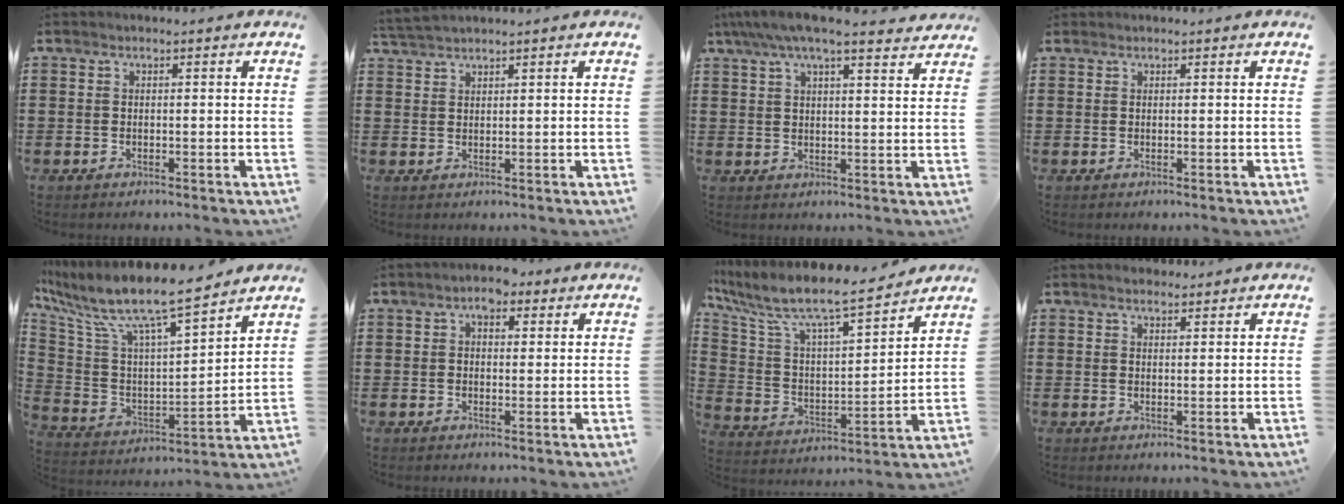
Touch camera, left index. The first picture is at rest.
{"total": 2.1, "force": [2.0, -0.2, 0.5], "torque": [-0.014, 0.000, 0.041]}
{"total": 6.3, "force": [5.2, 0.9, 3.4], "torque": [-0.080, -0.012, 0.094]}
{"total": 0.6, "force": [0.5, 0.3, 0.1], "torque": [-0.003, 0.001, 0.010]}
{"total": 9.9, "force": [8.1, 1.1, 5.5], "torque": [-0.143, -0.060, 0.133]}
{"total": 3.5, "force": [2.1, 1.8, 2.1], "torque": [-0.039, 0.008, 0.035]}
{"total": 8.7, "force": [7.5, 1.4, 4.2], "torque": [-0.120, -0.056, 0.120]}
{"total": 1.8, "force": [1.7, 0.4, 0.2], "torque": [-0.007, 0.004, 0.033]}